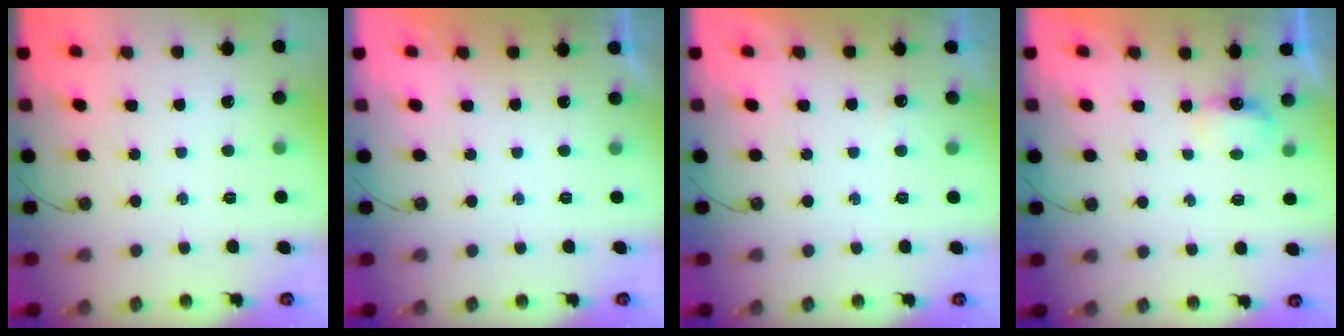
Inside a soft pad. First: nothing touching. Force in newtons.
{"total": 0.0}
{"total": 2.9, "press": 2.8, "slide": 0.7}
{"total": 4.5, "press": 4.4, "slide": 0.8}